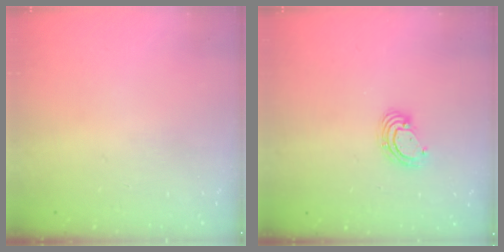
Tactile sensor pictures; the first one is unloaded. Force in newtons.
{"total": 4.4, "press": 4.4, "slide": 0.4}